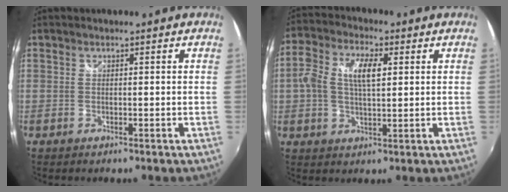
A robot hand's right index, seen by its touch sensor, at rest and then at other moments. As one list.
[{"total": 8.2, "force": [1.4, 3.8, 7.1], "torque": [-0.139, 0.019, 0.023]}]